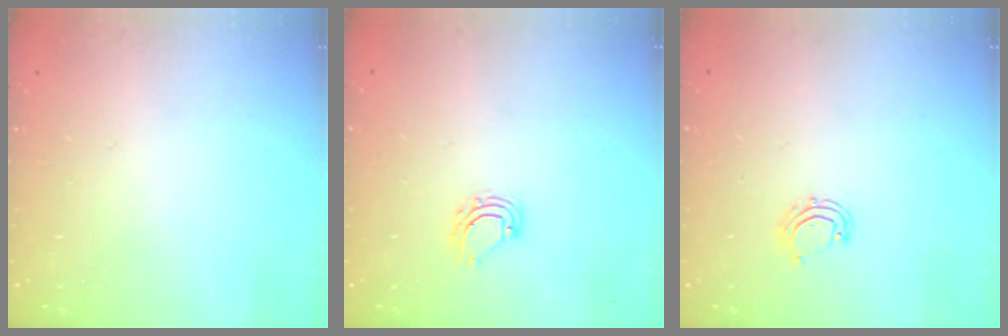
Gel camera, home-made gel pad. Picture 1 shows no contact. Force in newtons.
{"total": 4.0, "press": 4.0, "slide": 0.2}
{"total": 5.6, "press": 5.4, "slide": 1.5}